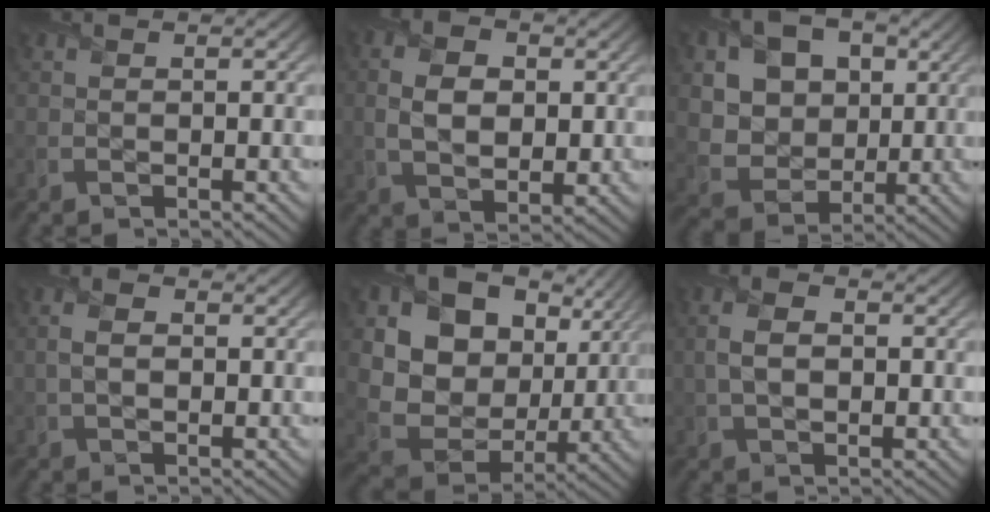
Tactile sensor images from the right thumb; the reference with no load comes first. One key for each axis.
{"total": 6.5, "fx": 0.6, "fy": 4.3, "fz": 4.8, "tx": -0.106, "ty": -0.005, "tz": 0.013}
{"total": 10.5, "fx": 3.6, "fy": 8.3, "fz": 5.3, "tx": -0.143, "ty": 0.006, "tz": 0.076}
{"total": 3.2, "fx": 0.4, "fy": 2.0, "fz": 2.4, "tx": -0.061, "ty": -0.001, "tz": 0.007}
{"total": 17.1, "fx": 6.1, "fy": 13.6, "fz": 8.4, "tx": -0.229, "ty": 0.037, "tz": 0.142}
{"total": 4.4, "fx": 0.3, "fy": 2.7, "fz": 3.5, "tx": -0.084, "ty": 0.001, "tz": 0.005}